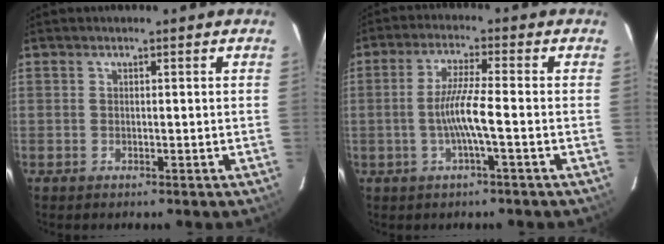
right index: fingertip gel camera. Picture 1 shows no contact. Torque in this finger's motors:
{"motor_torque": [0.83, -0.26, 0.66, 0.18]}